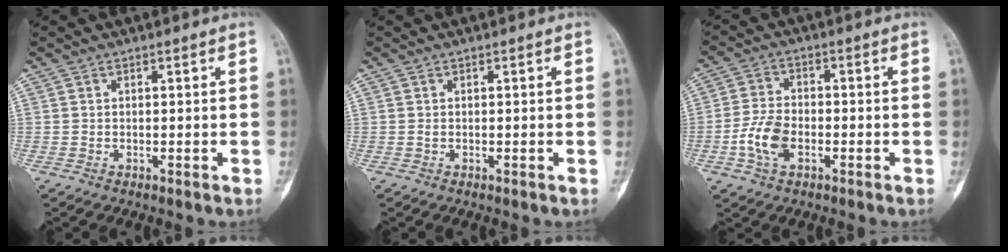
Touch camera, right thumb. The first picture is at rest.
{"total": 0.0}
{"total": 7.1, "force": [-2.4, 4.2, 5.3], "torque": [-0.107, 0.015, -0.050]}